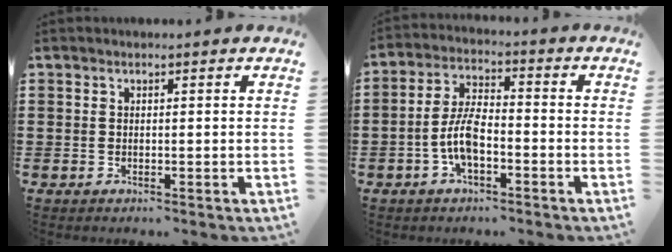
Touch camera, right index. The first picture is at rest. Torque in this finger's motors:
{"motor_torque": [0.76, 1.38, 0.56, 0.17]}